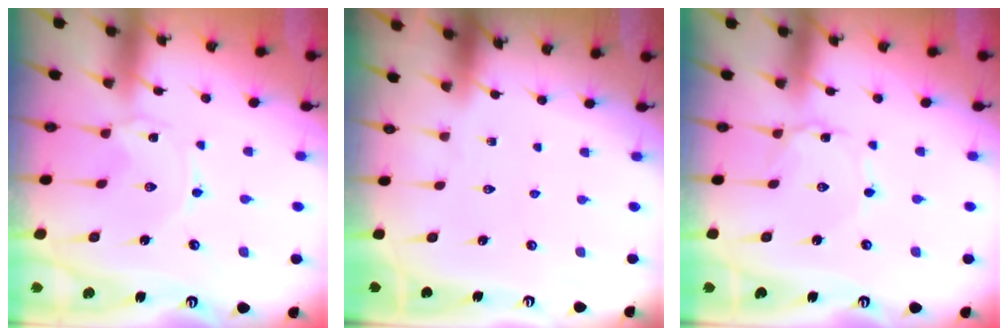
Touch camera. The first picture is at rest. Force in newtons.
{"total": 0.0}
{"total": 1.8, "press": 1.7, "slide": 0.2}